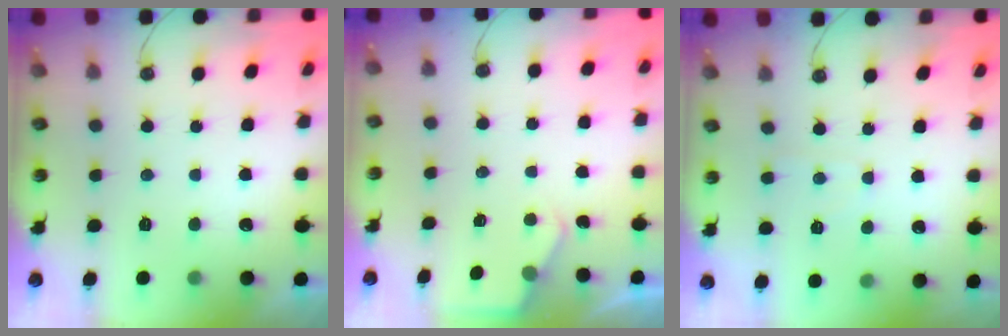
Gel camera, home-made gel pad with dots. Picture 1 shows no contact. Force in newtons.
{"total": 2.6, "press": 2.6, "slide": 0.4}
{"total": 3.3, "press": 3.2, "slide": 0.5}